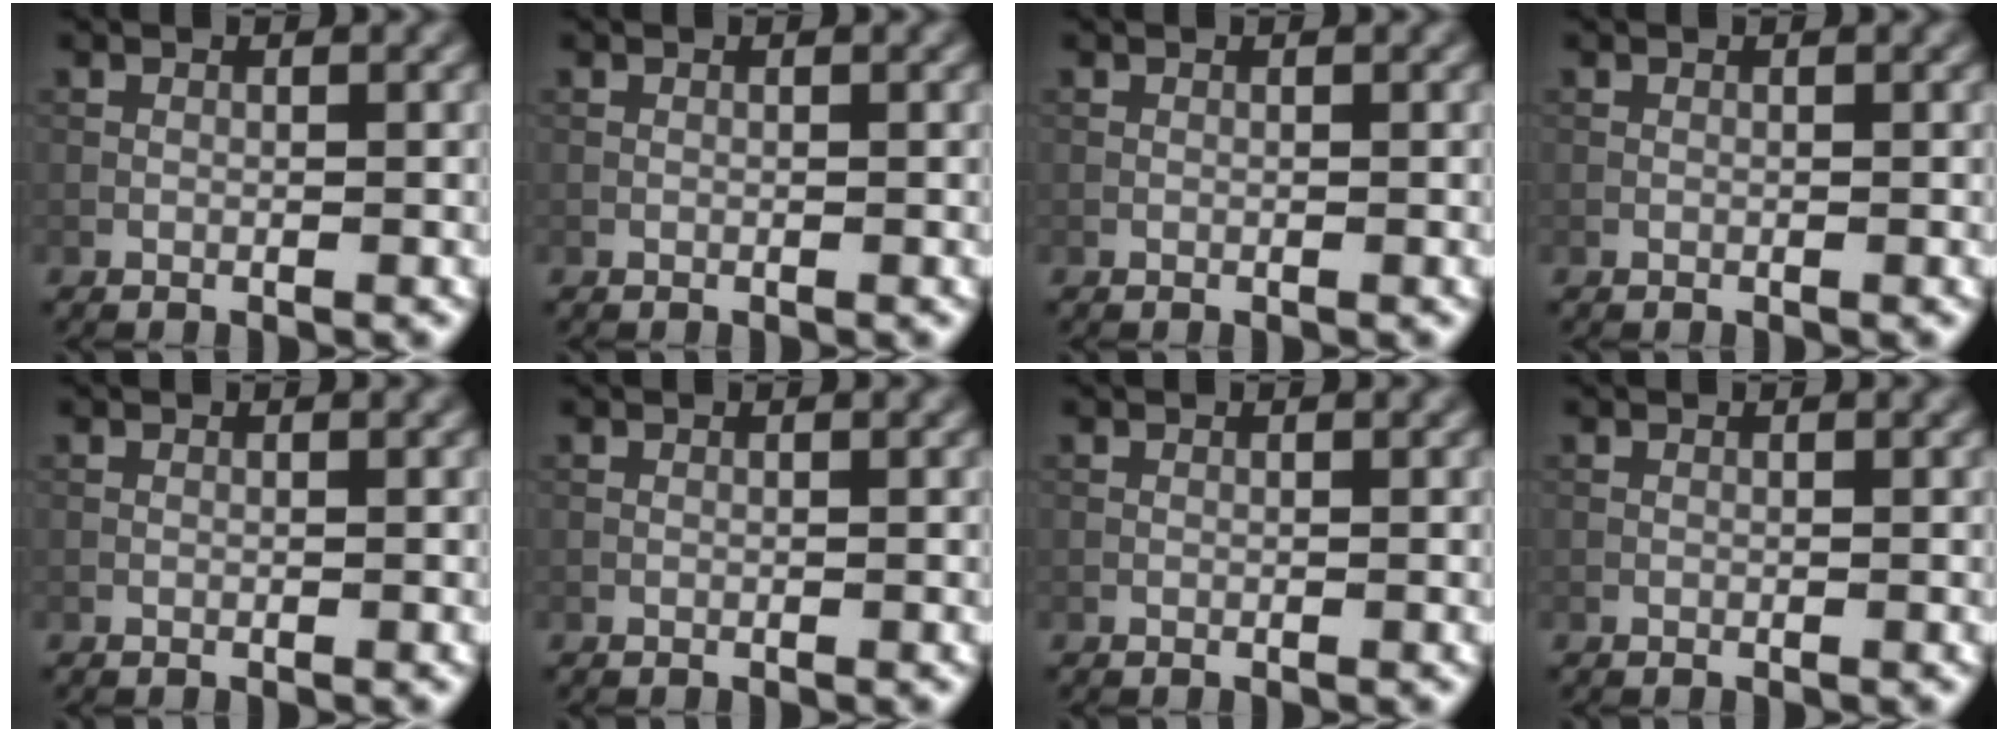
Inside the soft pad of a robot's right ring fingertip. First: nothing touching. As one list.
[{"total": 0.0}, {"total": 0.0}, {"total": 0.0}, {"total": 0.0}, {"total": 0.0}, {"total": 0.0}, {"total": 0.0}]